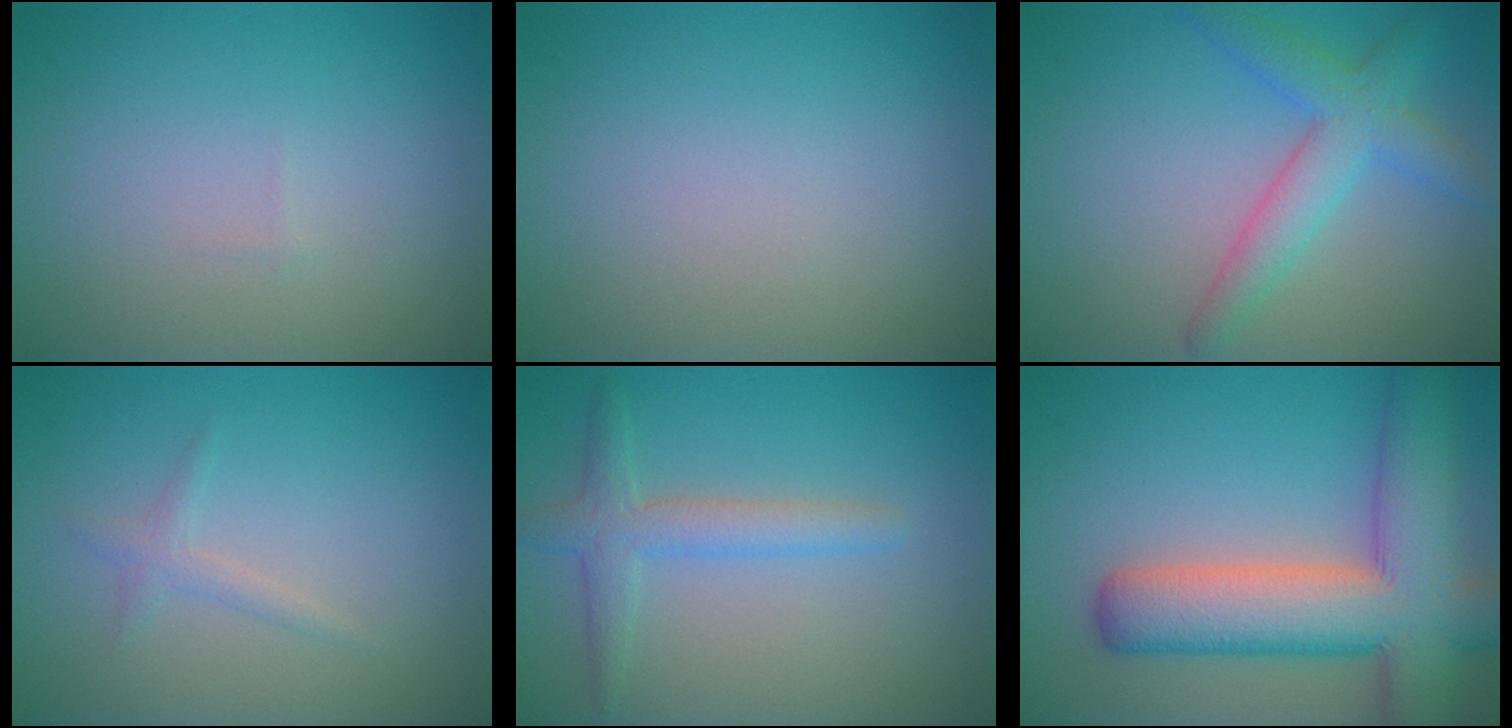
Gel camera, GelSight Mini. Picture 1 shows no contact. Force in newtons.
{"total": 0.0}
{"total": 2.9, "press": 2.9, "slide": 0.2}
{"total": 1.1, "press": 1.1, "slide": 0.0}
{"total": 2.8, "press": 2.8, "slide": 0.2}
{"total": 10.5, "press": 10.4, "slide": 0.6}